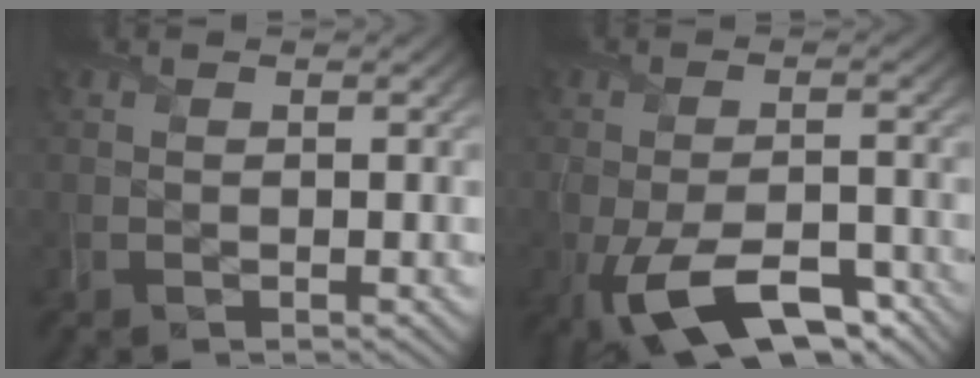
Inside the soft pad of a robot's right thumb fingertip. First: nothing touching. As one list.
[{"total": 11.1, "force": [-6.1, 4.9, 7.9], "torque": [-0.150, -0.021, -0.100]}]